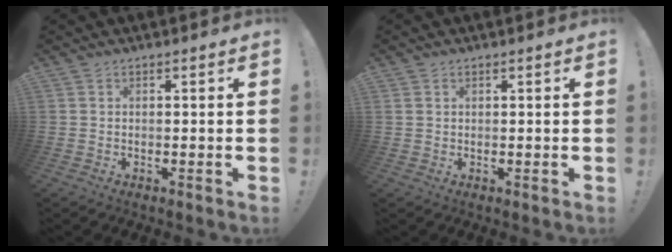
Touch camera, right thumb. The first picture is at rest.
{"total": 0.7, "force": [0.5, 0.4, 0.2], "torque": [-0.006, 0.001, 0.011]}